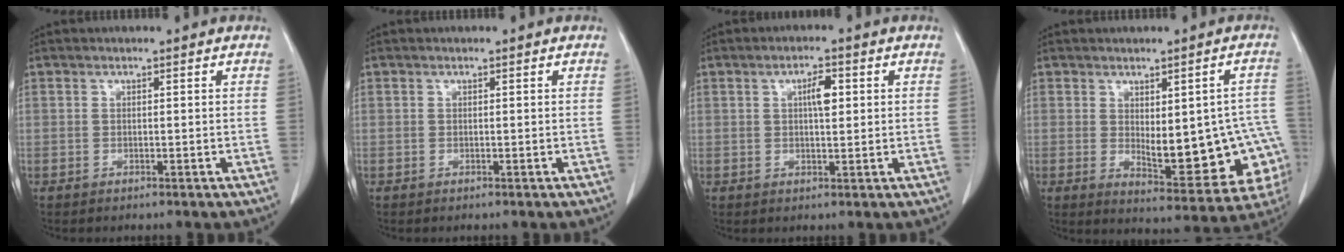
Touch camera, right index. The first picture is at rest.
{"total": 0.0}
{"total": 3.5, "force": [0.9, 1.0, 3.2], "torque": [-0.053, 0.005, 0.013]}
{"total": 15.7, "force": [-2.2, 5.6, 14.5], "torque": [-0.134, 0.008, -0.008]}